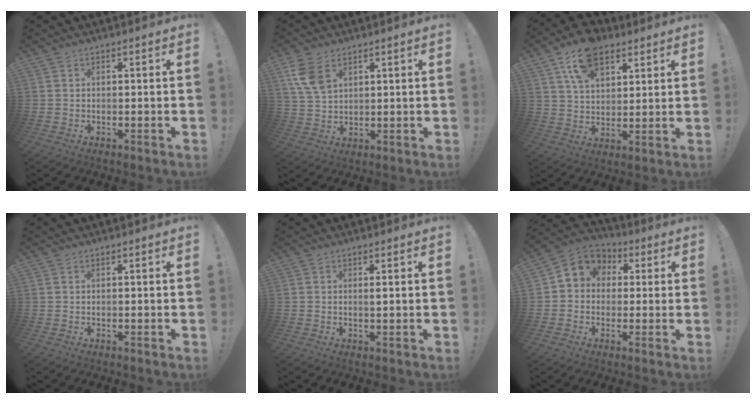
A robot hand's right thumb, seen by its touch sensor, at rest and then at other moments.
{"total": 8.2, "force": [4.1, 4.9, 5.1], "torque": [-0.099, -0.008, 0.081]}
{"total": 13.0, "force": [7.6, 8.0, 6.9], "torque": [-0.115, -0.028, 0.142]}
{"total": 0.0}
{"total": 1.1, "force": [0.2, -0.1, 1.0], "torque": [-0.007, -0.006, -0.001]}
{"total": 7.7, "force": [1.5, 6.9, 3.1], "torque": [-0.048, 0.003, 0.034]}